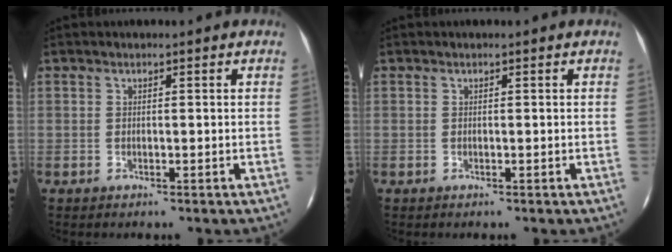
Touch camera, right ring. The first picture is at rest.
{"total": 0.0}